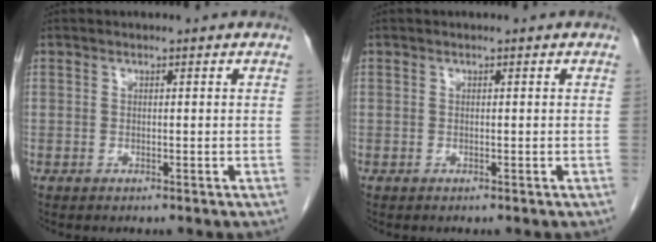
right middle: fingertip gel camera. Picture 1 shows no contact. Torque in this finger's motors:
{"motor_torque": [-0.09, 0.20, -0.01, -0.01]}